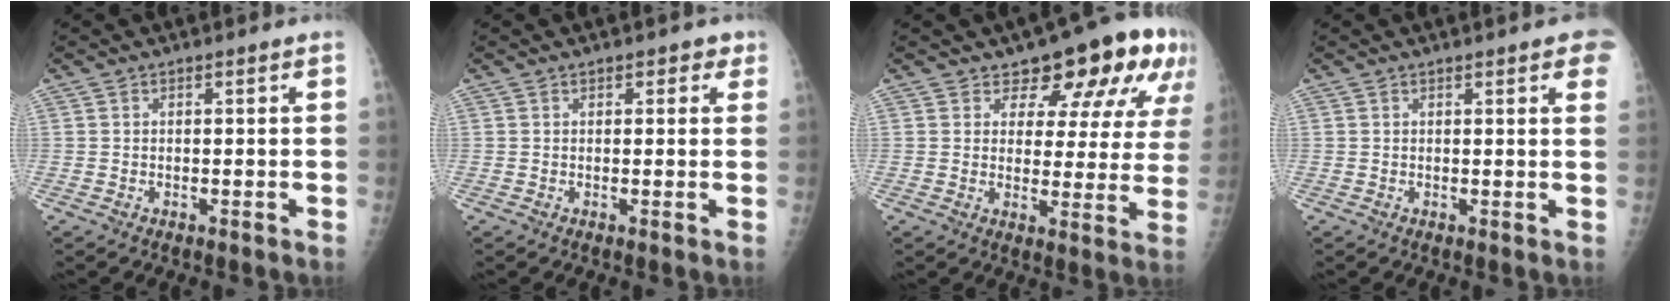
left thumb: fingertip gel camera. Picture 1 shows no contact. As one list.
[{"total": 2.1, "force": [1.2, 1.4, 1.0], "torque": [0.011, -0.001, 0.008]}, {"total": 14.0, "force": [9.5, 7.3, 7.3], "torque": [-0.036, -0.049, 0.101]}, {"total": 5.5, "force": [3.2, 1.3, 4.3], "torque": [-0.035, 0.000, 0.030]}]